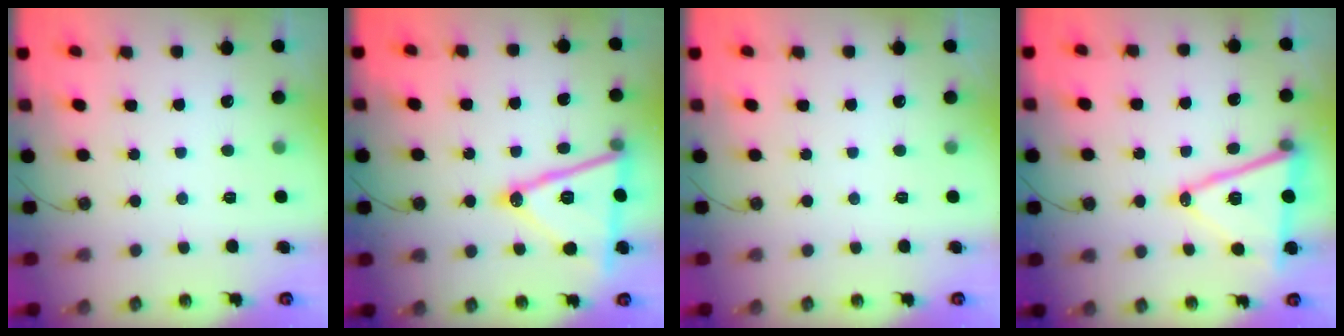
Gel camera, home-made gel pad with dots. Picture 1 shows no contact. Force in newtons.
{"total": 19.0, "press": 18.7, "slide": 3.5}
{"total": 0.0}
{"total": 15.6, "press": 15.2, "slide": 3.8}